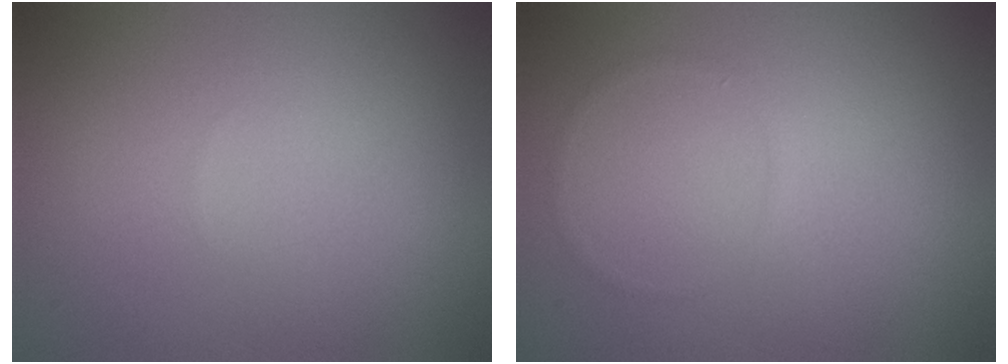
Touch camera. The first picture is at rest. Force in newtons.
{"total": 0.5, "press": 0.5, "slide": 0.1}